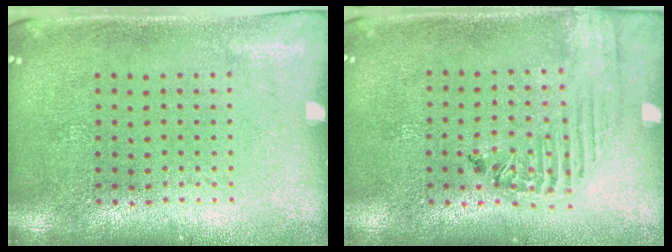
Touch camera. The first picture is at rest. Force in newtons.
{"total": 1.7, "press": 1.6, "slide": 0.6}